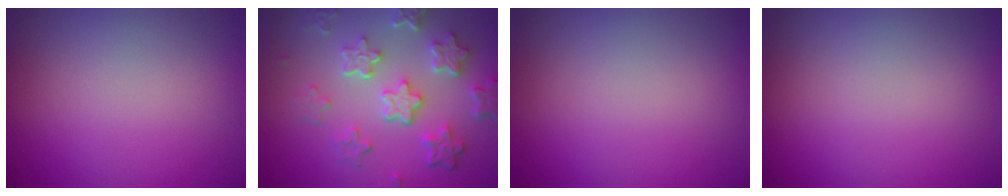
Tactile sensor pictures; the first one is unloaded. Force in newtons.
{"total": 5.9, "press": 4.5, "slide": 3.9}
{"total": 0.0}
{"total": 0.0}